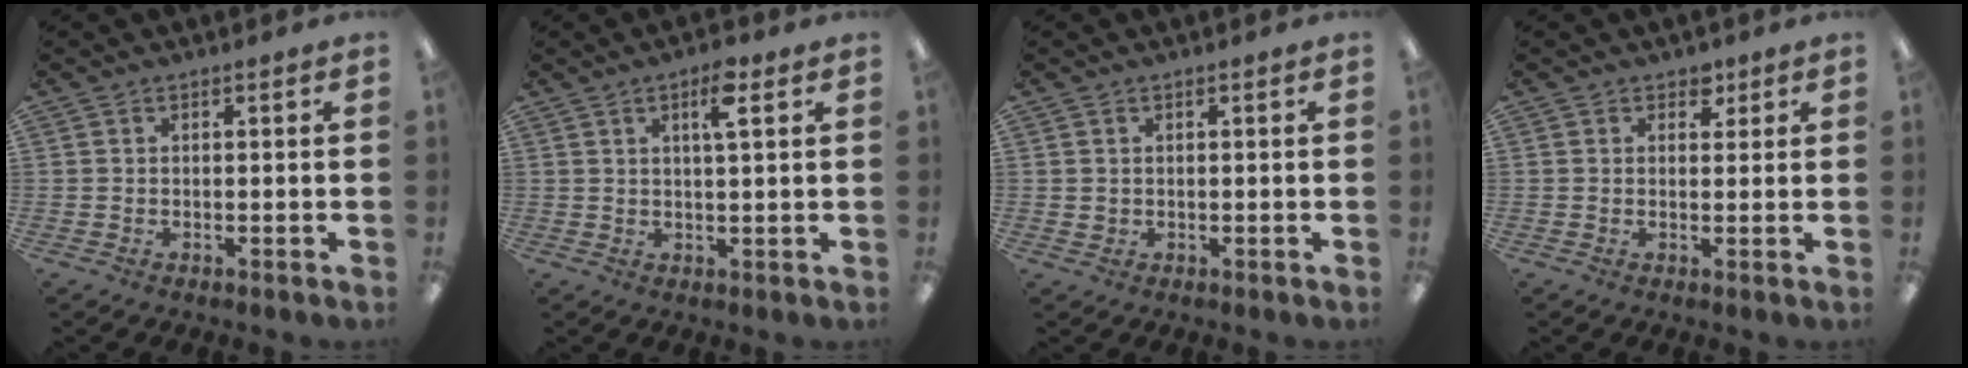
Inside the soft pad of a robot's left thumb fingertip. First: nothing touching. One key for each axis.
{"total": 5.3, "fx": 2.8, "fy": 1.2, "fz": 4.3, "tx": -0.070, "ty": -0.003, "tz": 0.039}
{"total": 1.0, "fx": 0.6, "fy": 0.8, "fz": 0.1, "tx": -0.003, "ty": 0.003, "tz": 0.010}
{"total": 2.6, "fx": 1.7, "fy": 1.8, "fz": 0.8, "tx": 0.007, "ty": -0.007, "tz": 0.026}